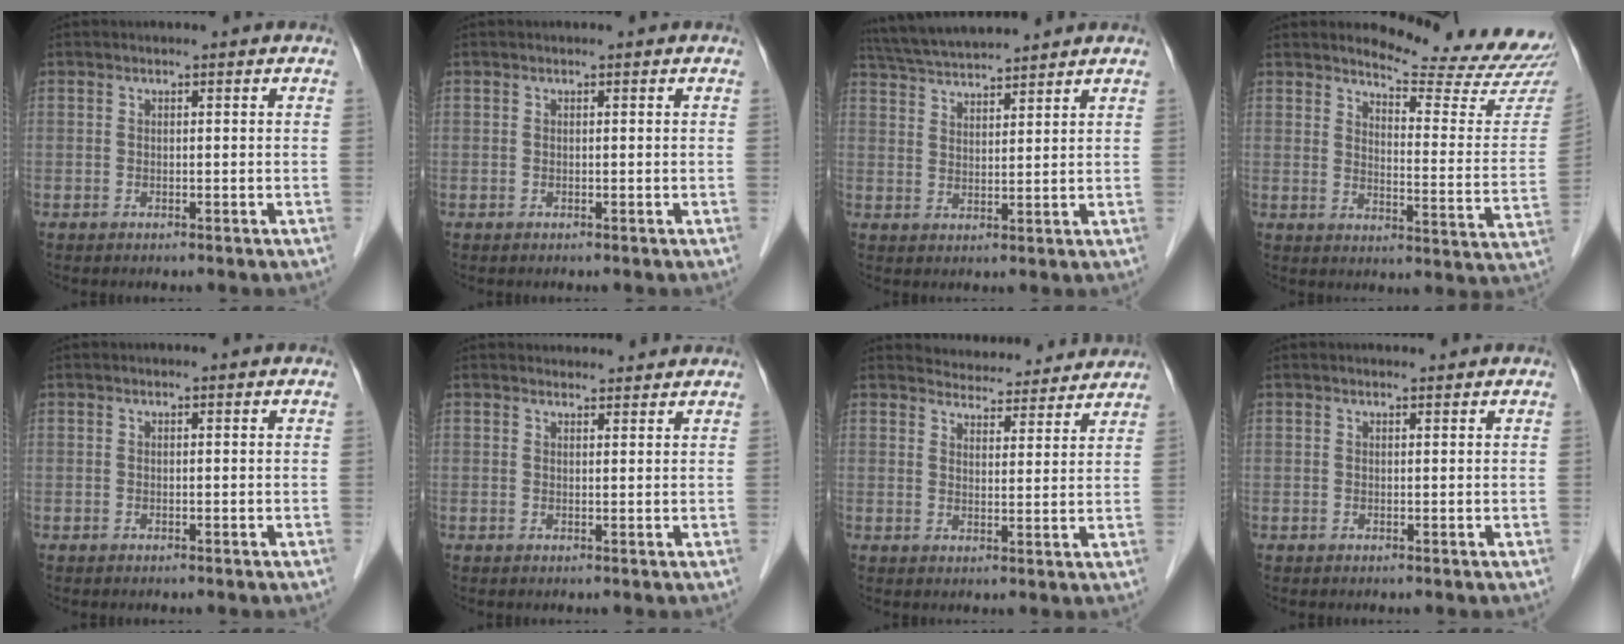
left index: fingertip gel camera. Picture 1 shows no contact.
{"total": 0.0}
{"total": 9.5, "force": [9.0, 0.3, 3.2], "torque": [-0.067, 0.031, 0.157]}
{"total": 17.9, "force": [17.3, 1.1, 4.4], "torque": [-0.052, -0.116, 0.196]}
{"total": 0.0}
{"total": 3.9, "force": [3.8, 1.0, 0.2], "torque": [-0.005, 0.016, 0.047]}
{"total": 10.2, "force": [9.9, 2.2, 0.9], "torque": [0.001, 0.009, 0.119]}
{"total": 1.1, "force": [1.1, 0.0, 0.2], "torque": [-0.009, 0.006, 0.020]}